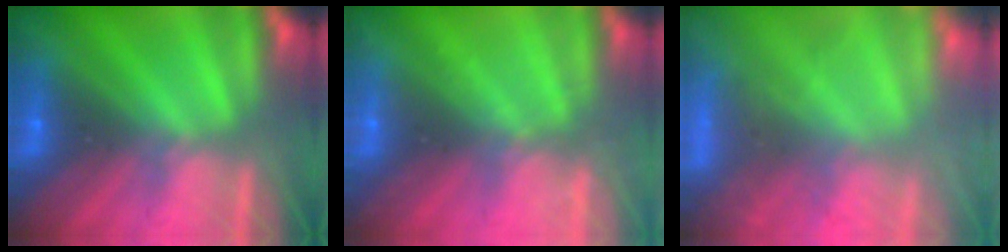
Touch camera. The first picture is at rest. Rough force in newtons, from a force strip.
{"total": 2.2}
{"total": 5.6}